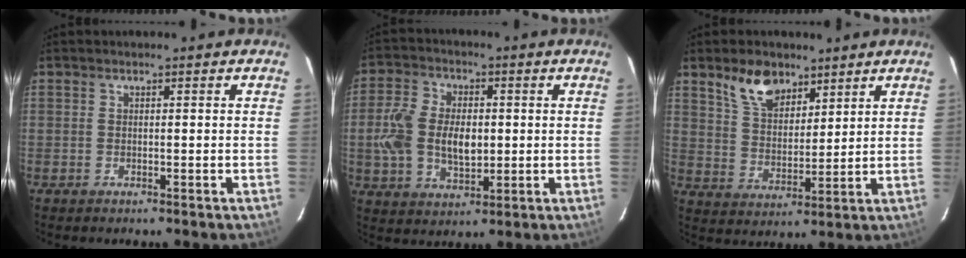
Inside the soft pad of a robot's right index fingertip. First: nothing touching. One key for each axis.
{"total": 11.3, "fx": -0.1, "fy": 7.3, "fz": 8.6, "tx": -0.179, "ty": 0.012, "tz": 0.000}
{"total": 9.1, "fx": 6.2, "fy": 4.9, "fz": 4.6, "tx": -0.082, "ty": 0.015, "tz": 0.121}